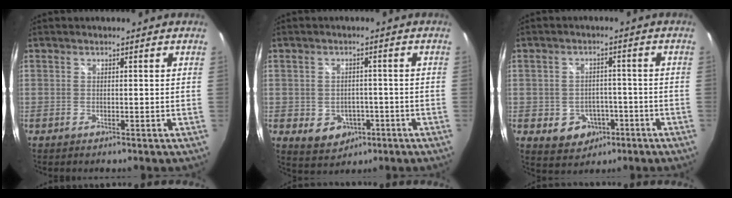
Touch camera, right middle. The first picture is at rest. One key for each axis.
{"total": 6.8, "fx": -2.5, "fy": 5.6, "fz": 2.9, "tx": -0.068, "ty": 0.001, "tz": -0.019}
{"total": 7.0, "fx": -2.9, "fy": 5.9, "fz": 2.6, "tx": -0.062, "ty": 0.010, "tz": -0.022}